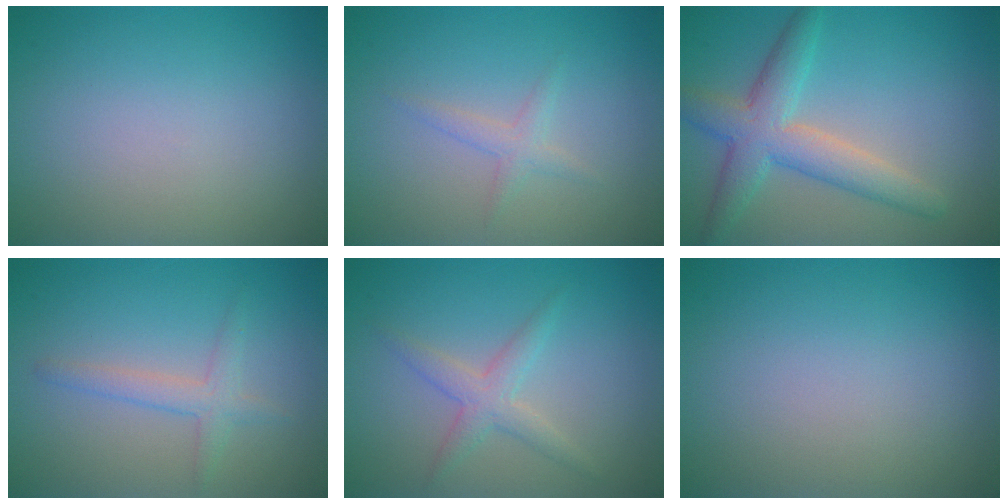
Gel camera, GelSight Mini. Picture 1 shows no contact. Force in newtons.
{"total": 1.3, "press": 1.3, "slide": 0.1}
{"total": 5.2, "press": 5.2, "slide": 0.2}
{"total": 2.0, "press": 2.0, "slide": 0.1}
{"total": 2.3, "press": 2.3, "slide": 0.1}
{"total": 0.0}